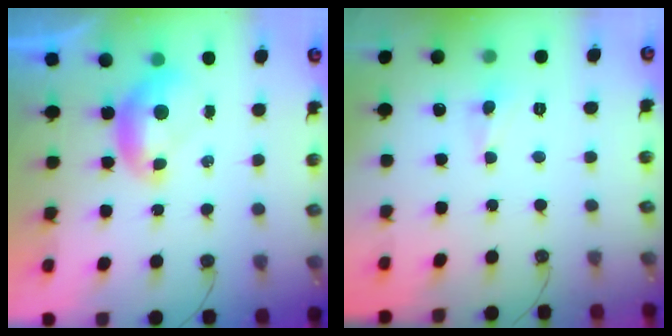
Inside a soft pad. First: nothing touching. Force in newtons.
{"total": 1.2, "press": 1.1, "slide": 0.6}